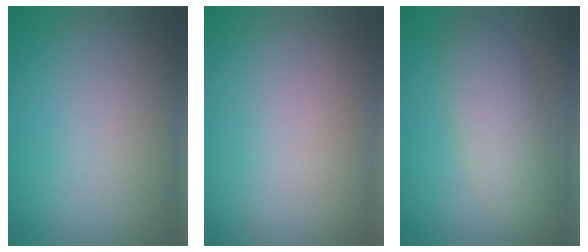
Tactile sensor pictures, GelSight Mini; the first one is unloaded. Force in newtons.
{"total": 0.0}
{"total": 4.6, "press": 4.6, "slide": 0.3}